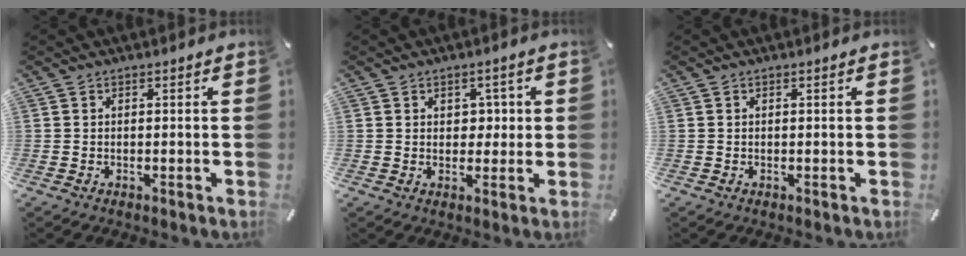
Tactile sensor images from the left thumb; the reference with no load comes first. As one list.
[{"total": 3.7, "force": [0.7, 3.0, 2.0], "torque": [-0.020, -0.003, 0.004]}, {"total": 0.0}]